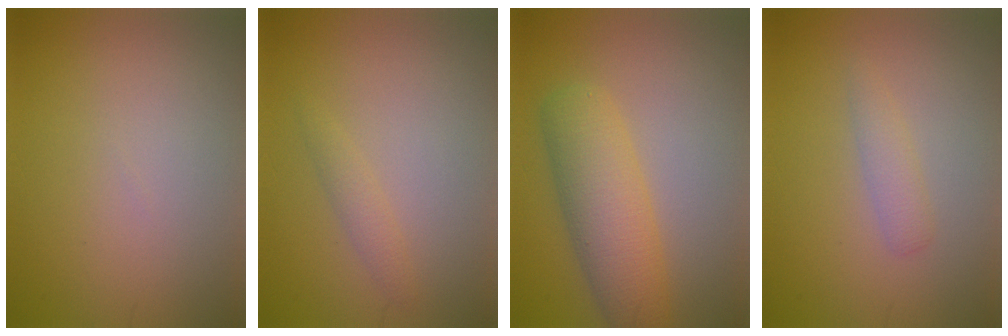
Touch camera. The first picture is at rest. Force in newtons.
{"total": 1.1, "press": 1.1, "slide": 0.1}
{"total": 5.6, "press": 5.6, "slide": 0.2}
{"total": 1.4, "press": 1.4, "slide": 0.0}